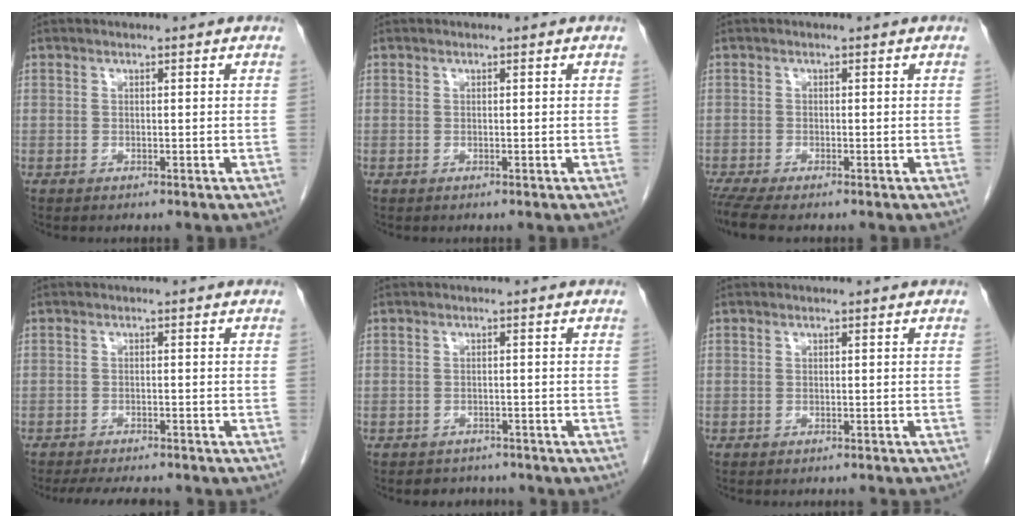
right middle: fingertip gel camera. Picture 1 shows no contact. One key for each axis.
{"total": 0.0}
{"total": 4.1, "fx": -3.4, "fy": 0.3, "fz": 2.4, "tx": -0.043, "ty": -0.011, "tz": -0.060}
{"total": 8.3, "fx": -7.4, "fy": 1.6, "fz": 3.4, "tx": -0.049, "ty": -0.010, "tz": -0.103}
{"total": 3.7, "fx": -3.3, "fy": 1.7, "fz": 0.1, "tx": -0.004, "ty": 0.005, "tz": -0.042}
{"total": 4.6, "fx": -4.4, "fy": 0.8, "fz": 1.3, "tx": -0.018, "ty": -0.010, "tz": -0.046}